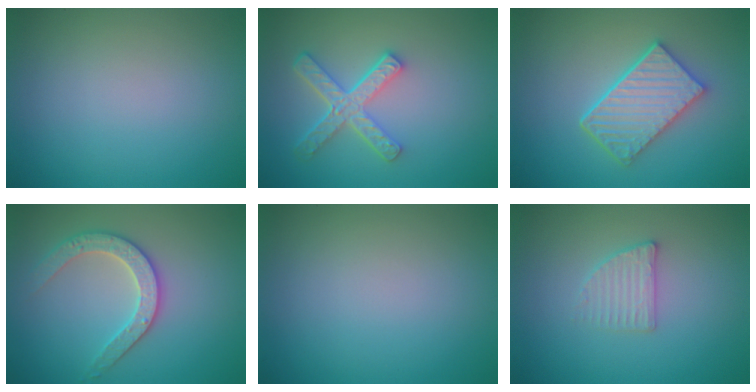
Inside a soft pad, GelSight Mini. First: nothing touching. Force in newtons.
{"total": 4.5, "press": 3.3, "slide": 3.1}
{"total": 5.2, "press": 4.3, "slide": 3.0}
{"total": 3.1, "press": 3.1, "slide": 0.2}
{"total": 0.0}
{"total": 2.1, "press": 2.1, "slide": 0.4}